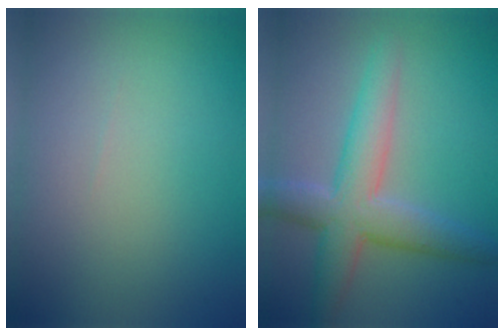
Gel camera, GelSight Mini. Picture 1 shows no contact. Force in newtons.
{"total": 5.8, "press": 5.8, "slide": 0.3}